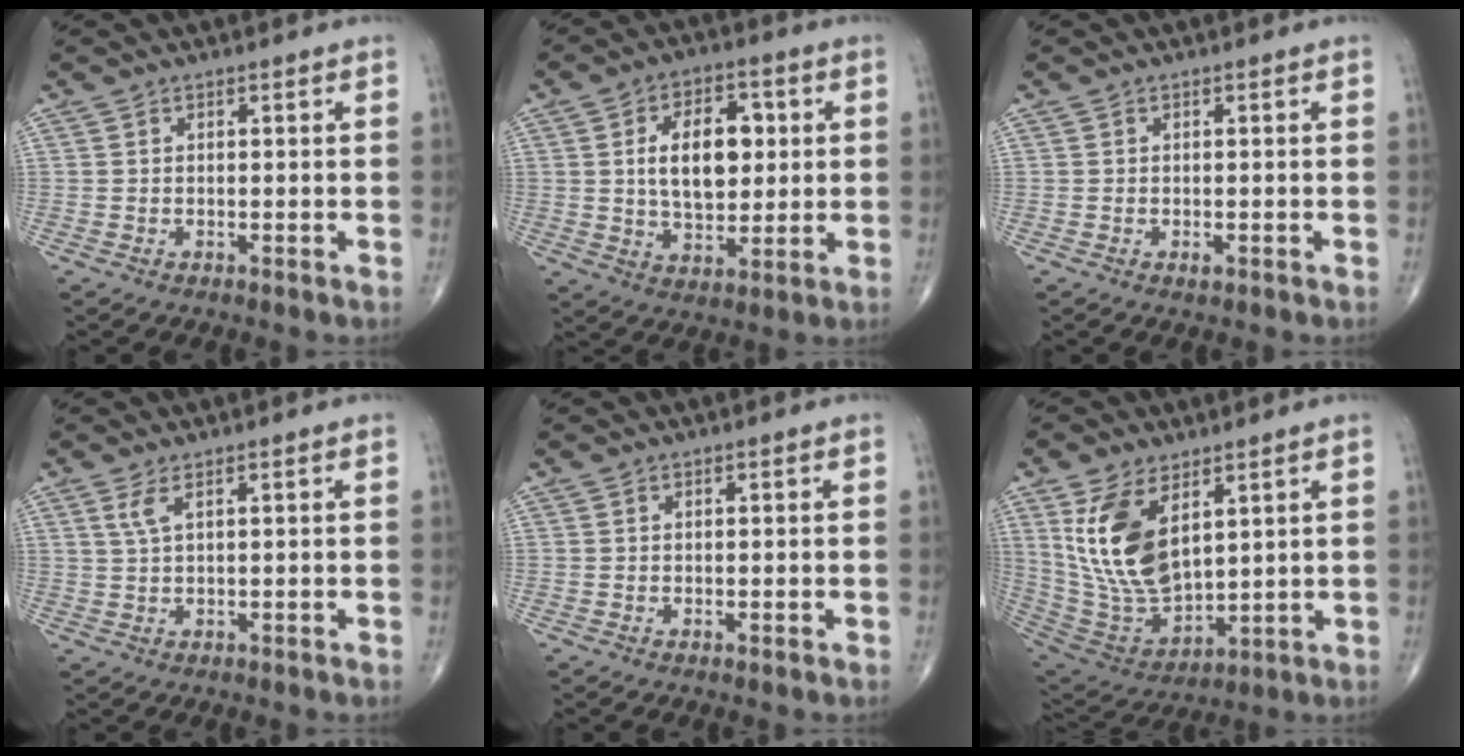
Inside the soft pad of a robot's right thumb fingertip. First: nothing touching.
{"total": 13.0, "force": [2.1, 7.8, 10.2], "torque": [-0.134, 0.000, 0.036]}
{"total": 0.8, "force": [-0.3, 0.4, 0.6], "torque": [-0.009, -0.002, -0.004]}
{"total": 2.3, "force": [1.2, 0.6, 1.9], "torque": [-0.050, 0.001, 0.032]}
{"total": 0.0}
{"total": 16.6, "force": [6.1, 8.8, 12.7], "torque": [-0.229, -0.028, 0.140]}